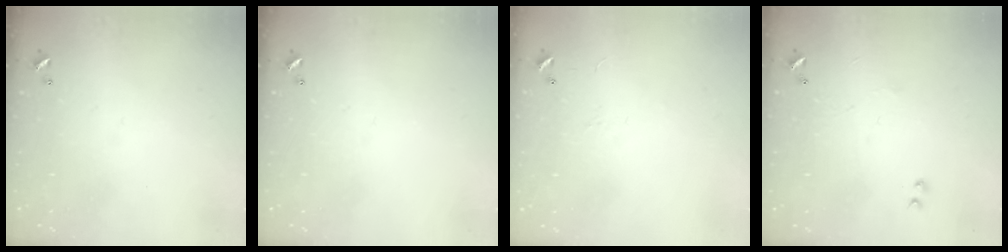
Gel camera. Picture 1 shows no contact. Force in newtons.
{"total": 0.0}
{"total": 7.1, "press": 7.1, "slide": 0.8}
{"total": 0.9, "press": 0.8, "slide": 0.5}